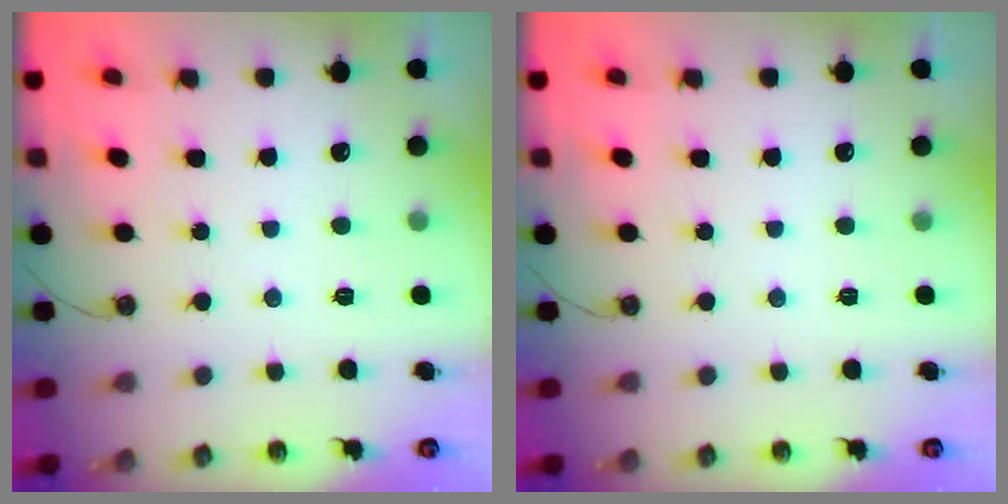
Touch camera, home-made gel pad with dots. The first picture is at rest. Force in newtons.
{"total": 0.0}